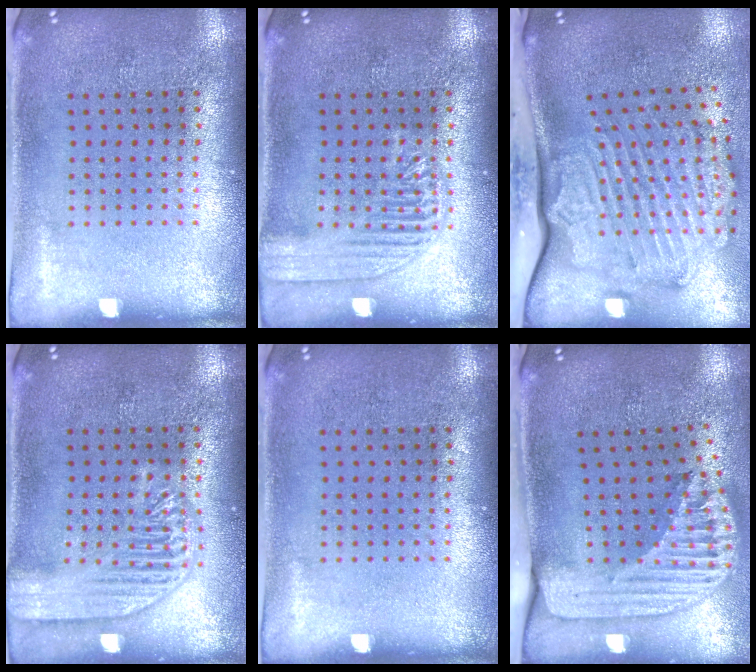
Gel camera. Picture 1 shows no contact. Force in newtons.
{"total": 2.4, "press": 2.4, "slide": 0.3}
{"total": 3.1, "press": 2.4, "slide": 1.9}
{"total": 3.5, "press": 3.4, "slide": 0.4}
{"total": 0.0}
{"total": 2.5, "press": 1.8, "slide": 1.8}